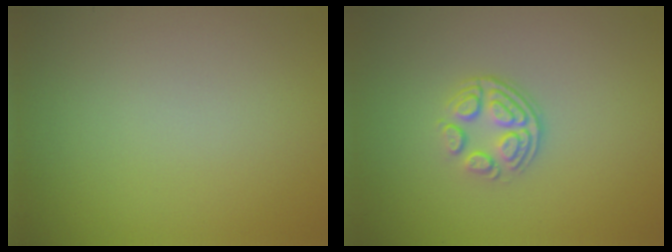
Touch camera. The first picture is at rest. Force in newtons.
{"total": 3.6, "press": 2.5, "slide": 2.6}